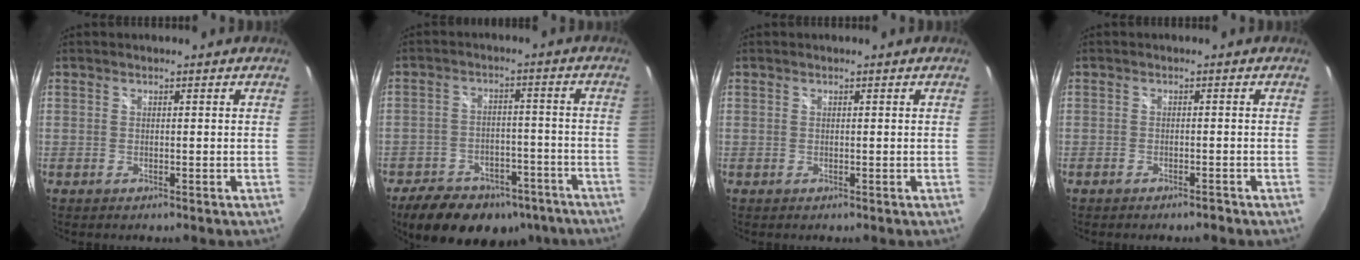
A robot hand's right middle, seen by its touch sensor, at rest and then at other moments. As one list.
[{"total": 18.9, "force": [-13.7, 9.9, 8.5], "torque": [-0.182, 0.006, -0.181]}, {"total": 0.0}, {"total": 1.9, "force": [-1.7, 0.4, 0.8], "torque": [-0.022, 0.000, -0.027]}]